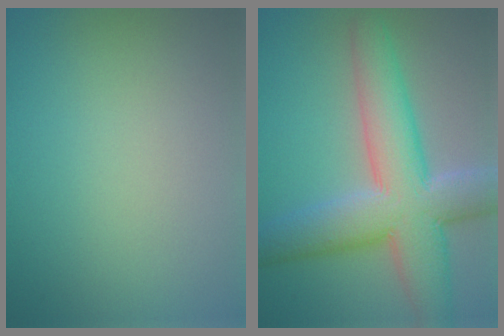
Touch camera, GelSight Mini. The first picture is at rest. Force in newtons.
{"total": 9.8, "press": 9.8, "slide": 0.5}